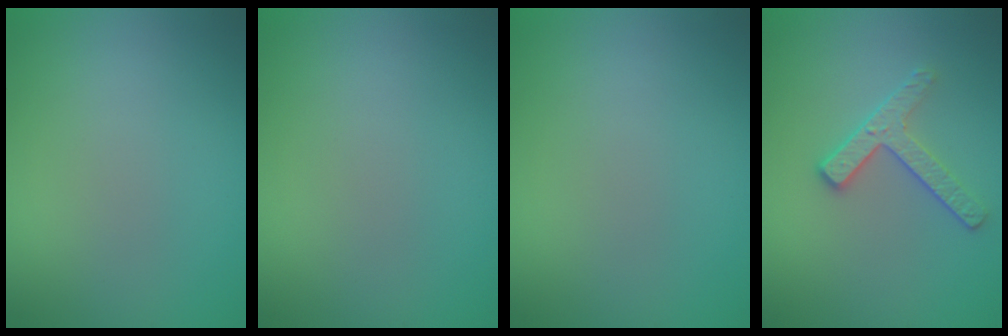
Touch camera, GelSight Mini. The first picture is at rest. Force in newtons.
{"total": 0.0}
{"total": 0.0}
{"total": 2.6, "press": 2.4, "slide": 0.9}